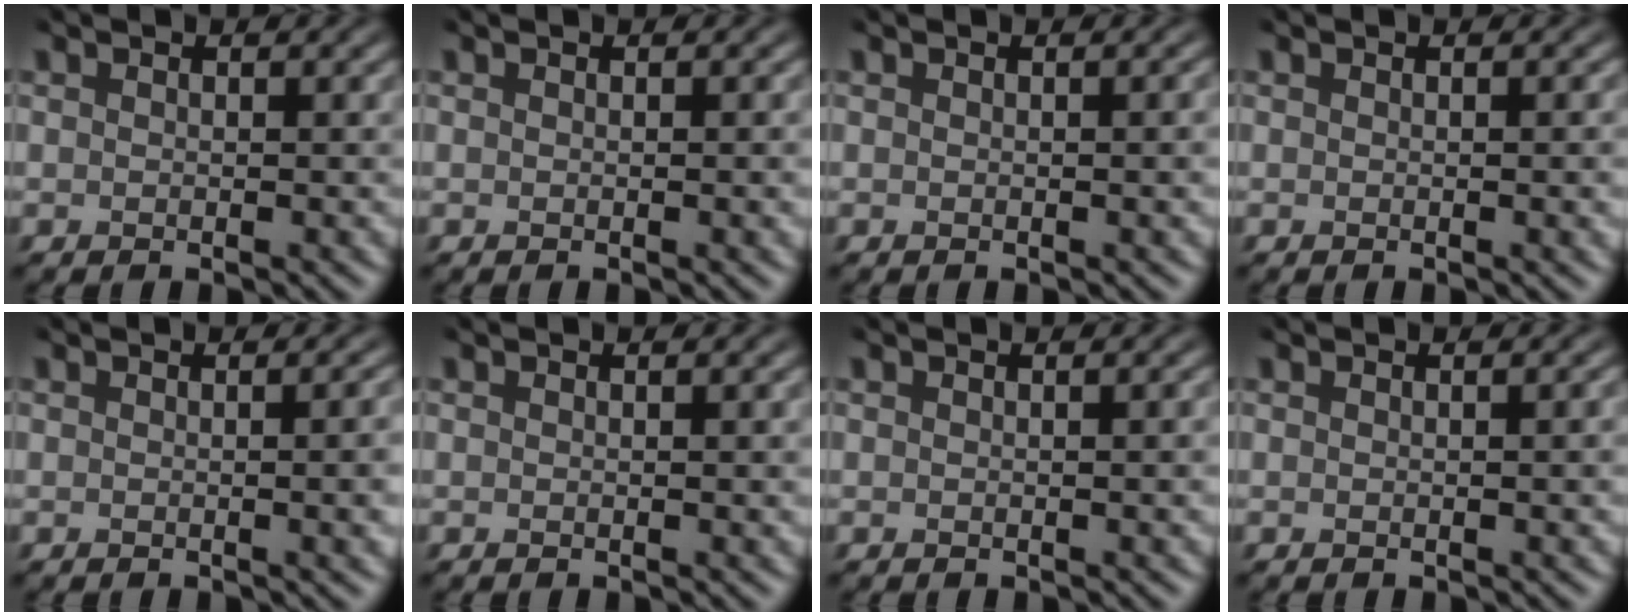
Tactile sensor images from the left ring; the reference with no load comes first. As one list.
[{"total": 1.3, "force": [0.1, 0.5, 1.2], "torque": [-0.010, 0.002, 0.000]}, {"total": 2.4, "force": [0.4, 0.9, 2.1], "torque": [-0.016, 0.008, -0.002]}, {"total": 2.7, "force": [0.3, 1.0, 2.4], "torque": [-0.021, 0.005, 0.001]}, {"total": 7.0, "force": [1.1, 3.5, 6.0], "torque": [-0.020, 0.040, -0.005]}, {"total": 1.4, "force": [0.3, 0.5, 1.3], "torque": [-0.009, 0.002, 0.003]}, {"total": 2.0, "force": [0.3, 0.8, 1.8], "torque": [-0.014, 0.006, -0.002]}, {"total": 2.7, "force": [0.5, 1.1, 2.4], "torque": [-0.016, 0.010, -0.003]}]